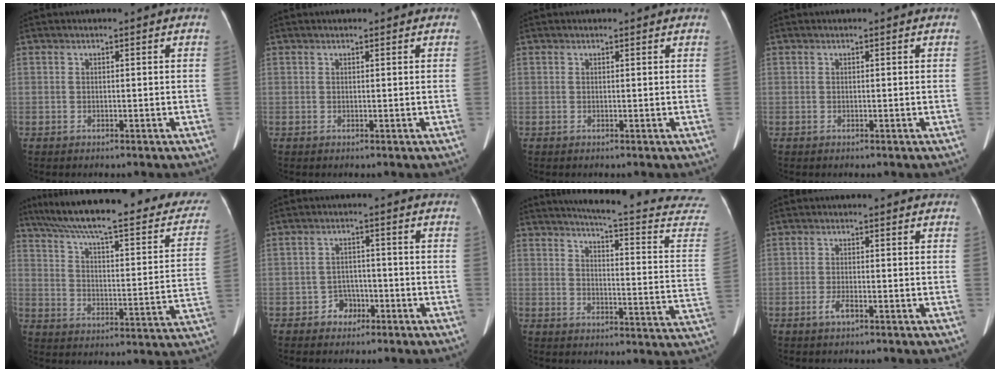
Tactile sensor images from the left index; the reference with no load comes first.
{"total": 1.5, "force": [1.3, 0.5, 0.7], "torque": [-0.008, 0.018, 0.015]}
{"total": 1.1, "force": [1.0, 0.2, 0.1], "torque": [-0.009, 0.007, 0.011]}
{"total": 0.0}
{"total": 33.0, "force": [26.2, 6.5, 18.9], "torque": [-0.277, -0.010, 0.336]}
{"total": 3.2, "force": [-1.8, 2.5, 0.9], "torque": [-0.010, 0.011, -0.028]}
{"total": 22.6, "force": [20.7, 1.4, 9.0], "torque": [-0.115, -0.085, 0.228]}
{"total": 1.7, "force": [-1.0, 0.3, 1.4], "torque": [-0.031, -0.001, -0.019]}